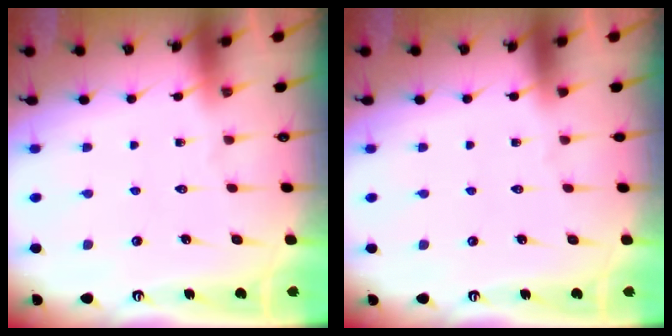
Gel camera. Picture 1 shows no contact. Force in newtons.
{"total": 0.0}